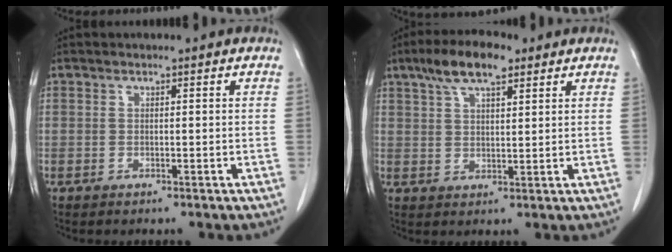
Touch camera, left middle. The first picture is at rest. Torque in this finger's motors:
{"motor_torque": [1.29, -0.85, 0.11, 0.09]}